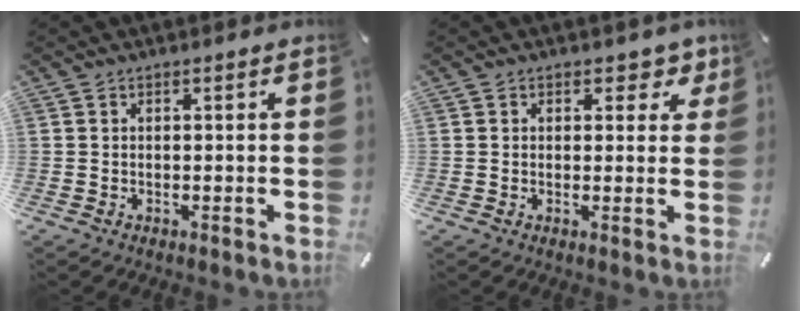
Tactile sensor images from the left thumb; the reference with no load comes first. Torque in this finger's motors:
{"motor_torque": [-0.02, -0.32, 0.04, 0.04, 0.02]}